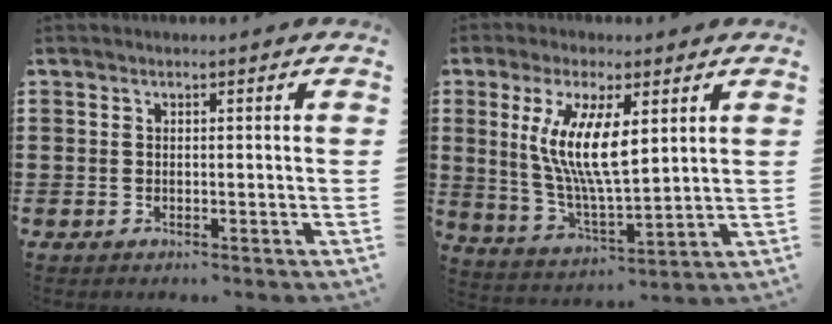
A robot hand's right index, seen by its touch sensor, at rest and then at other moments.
{"total": 9.8, "force": [2.8, 2.9, 8.9], "torque": [-0.185, 0.000, 0.048]}